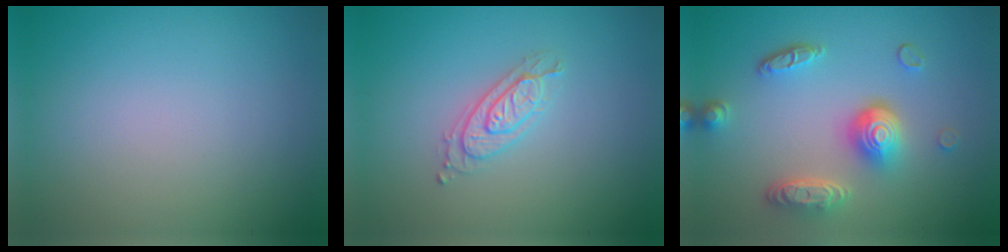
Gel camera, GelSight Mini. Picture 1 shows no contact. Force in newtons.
{"total": 2.4, "press": 2.2, "slide": 0.9}
{"total": 5.2, "press": 3.8, "slide": 3.5}